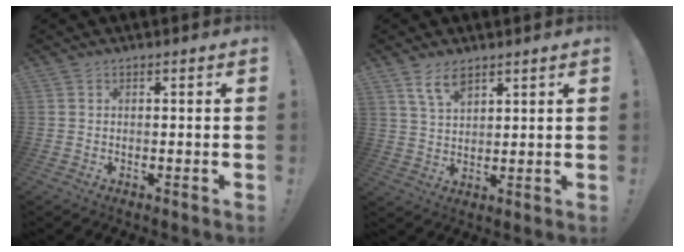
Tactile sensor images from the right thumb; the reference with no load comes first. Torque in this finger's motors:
{"motor_torque": [0.13, 0.24, 0.35, 0.49, 0.37]}